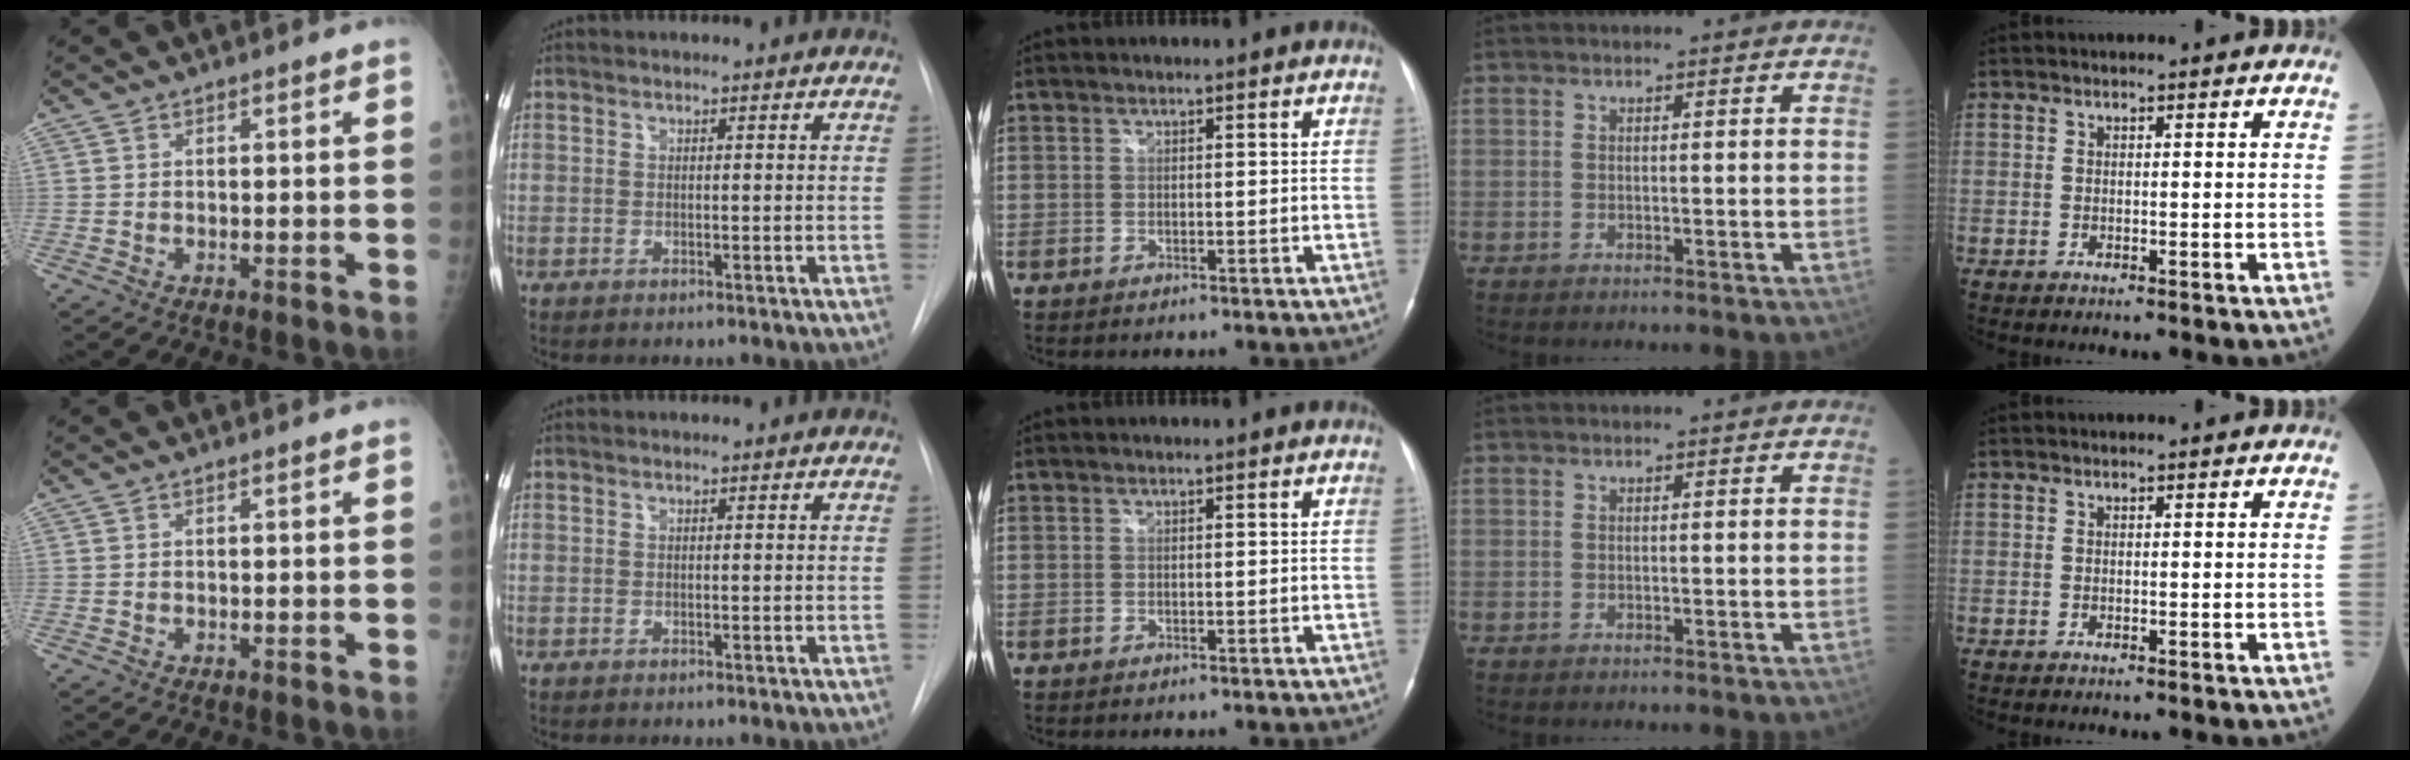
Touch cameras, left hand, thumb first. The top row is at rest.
{}